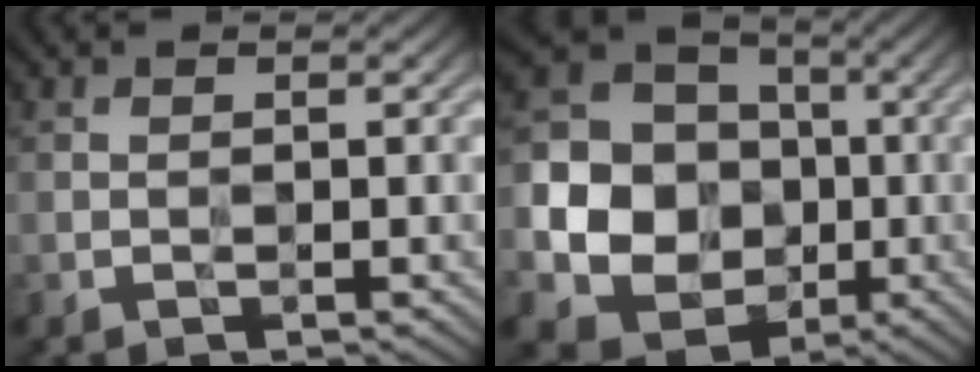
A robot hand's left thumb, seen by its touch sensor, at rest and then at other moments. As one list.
[{"total": 18.9, "force": [-3.3, 16.8, 7.9], "torque": [-0.236, -0.014, -0.074]}]